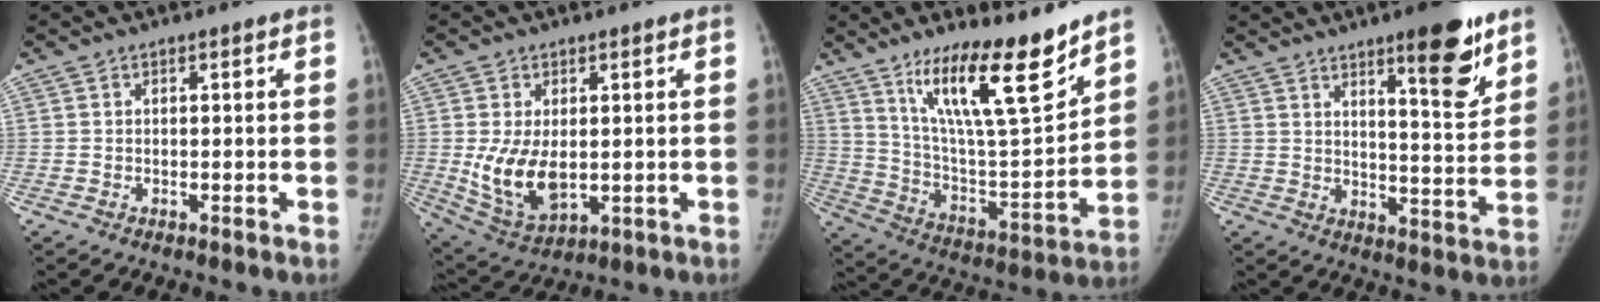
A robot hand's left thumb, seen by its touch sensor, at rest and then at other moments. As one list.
[{"total": 10.2, "force": [-0.1, 5.8, 8.4], "torque": [-0.149, -0.019, 0.017]}, {"total": 20.0, "force": [13.5, 4.1, 14.2], "torque": [-0.207, -0.084, 0.237]}, {"total": 12.6, "force": [8.0, 3.0, 9.3], "torque": [-0.105, -0.056, 0.116]}]